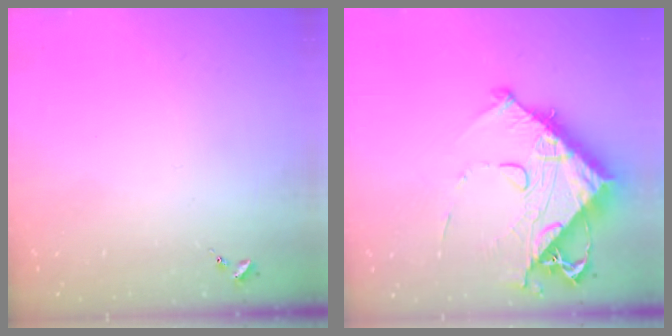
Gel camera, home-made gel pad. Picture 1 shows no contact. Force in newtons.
{"total": 14.7, "press": 14.6, "slide": 1.5}